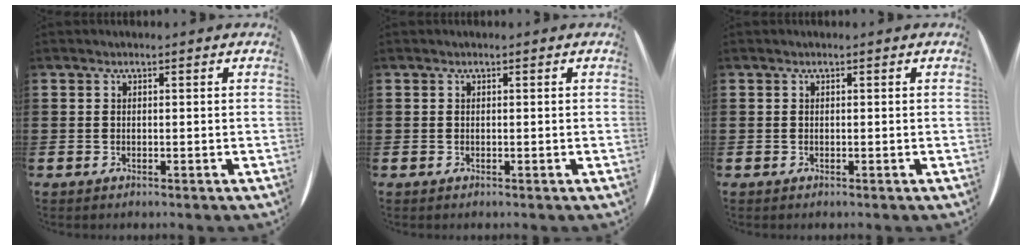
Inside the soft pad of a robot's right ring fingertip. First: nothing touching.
{"total": 0.0}
{"total": 0.0}